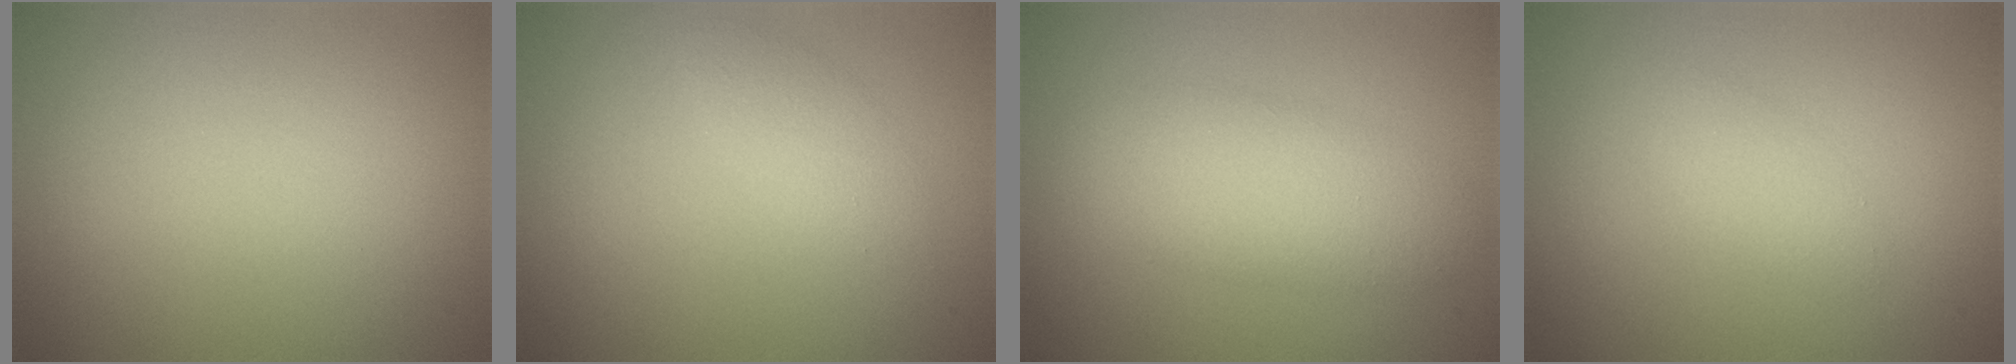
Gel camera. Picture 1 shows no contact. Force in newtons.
{"total": 1.5, "press": 1.5, "slide": 0.0}
{"total": 4.5, "press": 4.5, "slide": 0.1}
{"total": 1.4, "press": 1.4, "slide": 0.1}